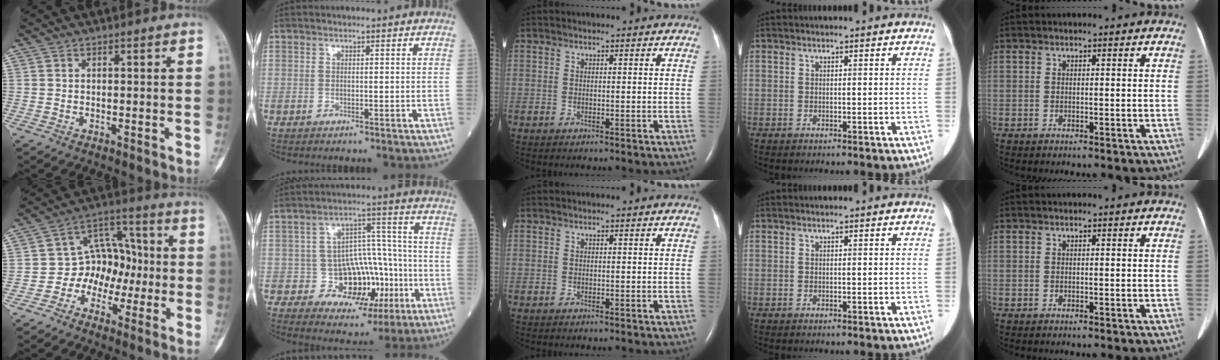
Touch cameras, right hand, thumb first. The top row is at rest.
{"thumb": {"total": 10.0, "force": [-2.3, 8.1, 5.4], "torque": [-0.033, 0.045, -0.052]}, "index": {"total": 10.0, "force": [-2.9, 8.1, 5.1], "torque": [-0.050, 0.036, -0.029]}}